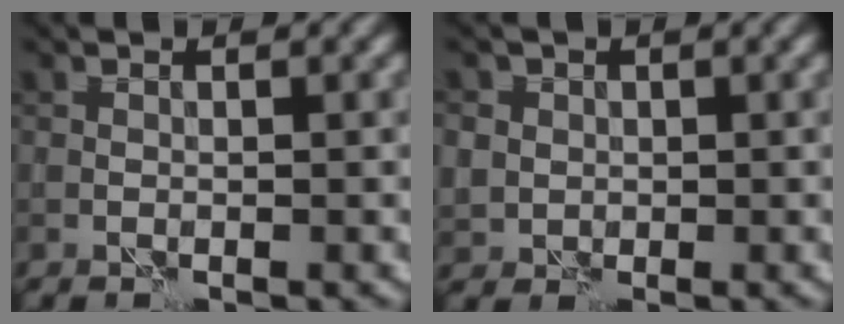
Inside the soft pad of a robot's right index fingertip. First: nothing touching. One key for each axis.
{"total": 3.4, "fx": 0.9, "fy": 3.1, "fz": 1.1, "tx": -0.021, "ty": 0.011, "tz": 0.008}